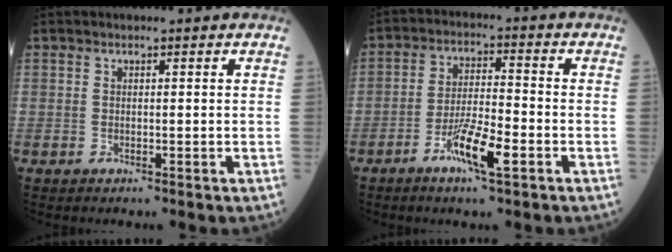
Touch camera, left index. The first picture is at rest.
{"total": 7.4, "force": [-3.8, 0.9, 6.4], "torque": [-0.125, -0.005, -0.069]}